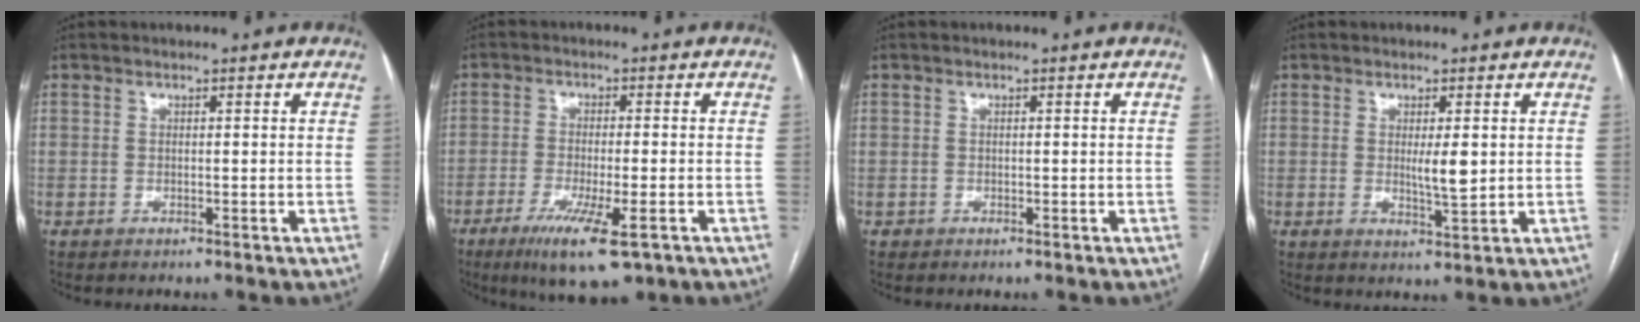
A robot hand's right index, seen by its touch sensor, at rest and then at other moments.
{"total": 10.5, "force": [-6.0, 1.8, 8.5], "torque": [-0.142, -0.026, -0.089]}
{"total": 0.6, "force": [-0.2, 0.4, -0.2], "torque": [0.006, 0.006, -0.006]}
{"total": 3.6, "force": [0.4, 0.6, 3.5], "torque": [-0.059, -0.007, 0.007]}